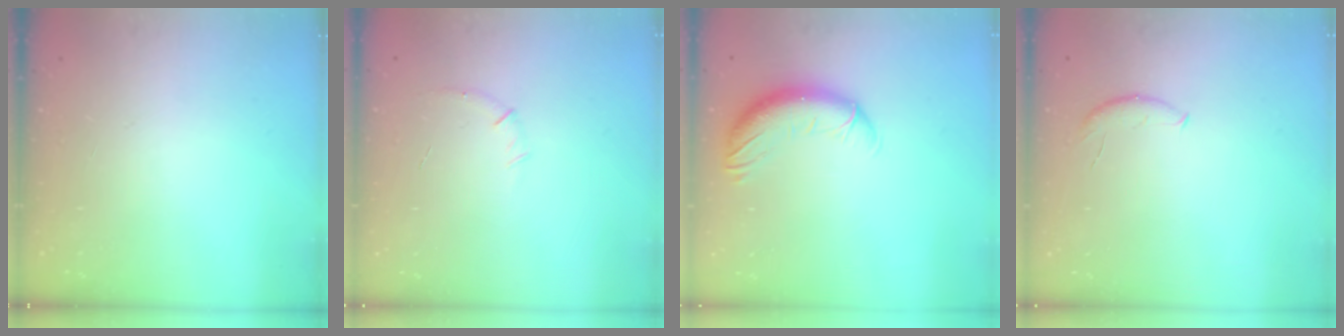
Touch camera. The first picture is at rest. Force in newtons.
{"total": 5.3, "press": 5.1, "slide": 1.4}
{"total": 11.8, "press": 11.4, "slide": 2.7}
{"total": 5.4, "press": 5.4, "slide": 0.2}